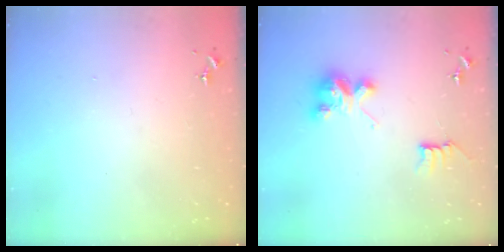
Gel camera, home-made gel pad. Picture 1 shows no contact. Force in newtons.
{"total": 8.4, "press": 8.4, "slide": 0.5}